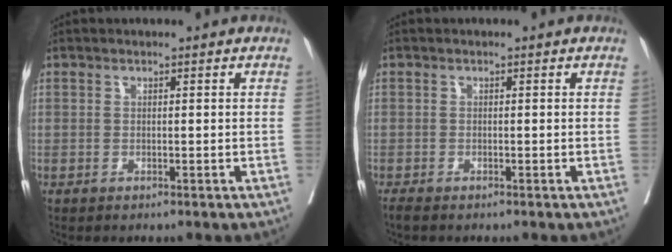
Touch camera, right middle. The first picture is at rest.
{"total": 1.0, "force": [-0.9, 0.1, 0.5], "torque": [-0.017, -0.006, -0.018]}